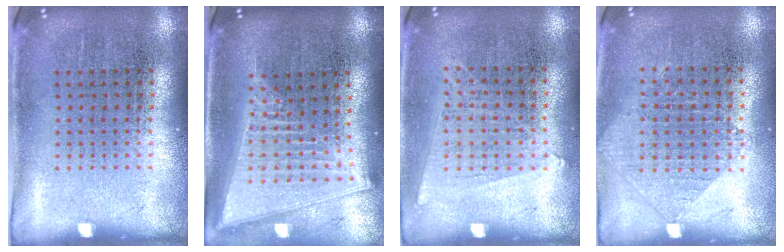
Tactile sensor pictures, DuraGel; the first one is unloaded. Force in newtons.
{"total": 2.1, "press": 1.8, "slide": 1.2}
{"total": 0.7, "press": 0.6, "slide": 0.4}
{"total": 0.9, "press": 0.9, "slide": 0.3}